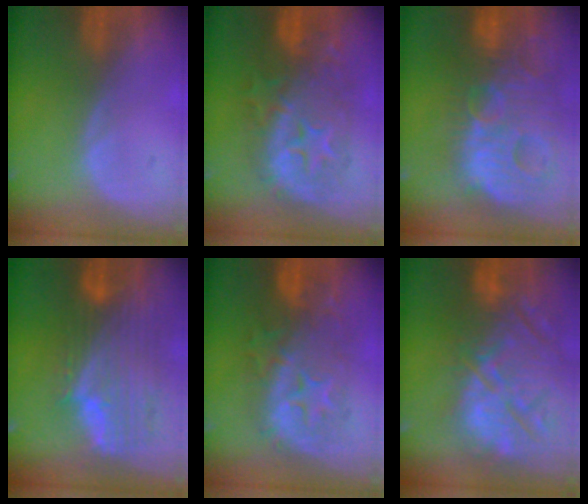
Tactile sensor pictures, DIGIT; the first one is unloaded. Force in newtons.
{"total": 10.3, "press": 10.2, "slide": 0.7}
{"total": 14.6, "press": 12.6, "slide": 7.3}
{"total": 11.8, "press": 10.0, "slide": 6.2}
{"total": 9.6, "press": 9.6, "slide": 0.5}
{"total": 15.2, "press": 13.0, "slide": 7.9}